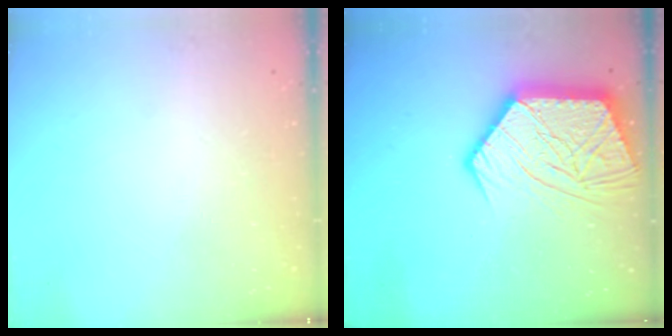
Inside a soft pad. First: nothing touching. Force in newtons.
{"total": 19.1, "press": 19.0, "slide": 1.6}